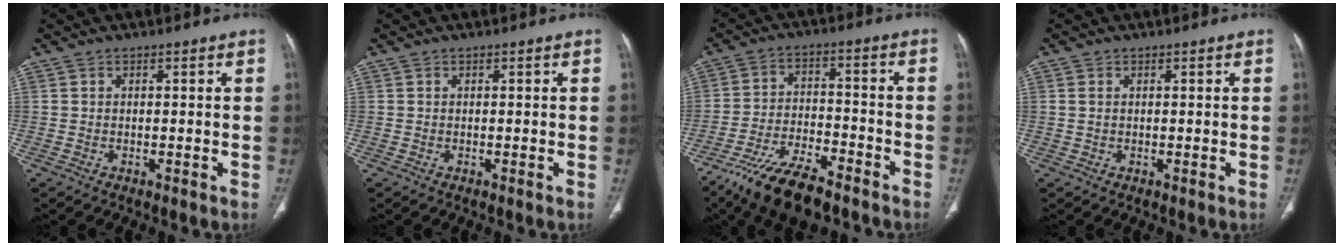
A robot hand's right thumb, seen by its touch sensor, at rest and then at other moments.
{"total": 0.0}
{"total": 13.4, "force": [-9.7, 4.8, 7.9], "torque": [-0.142, 0.045, -0.173]}
{"total": 0.8, "force": [0.1, 0.6, 0.6], "torque": [-0.018, 0.001, 0.005]}